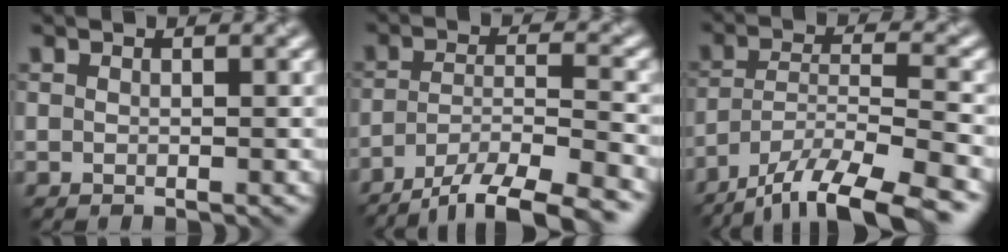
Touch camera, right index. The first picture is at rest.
{"total": 12.2, "force": [-10.0, 3.3, 6.0], "torque": [-0.093, -0.013, -0.145]}
{"total": 12.6, "force": [-10.4, 2.9, 6.4], "torque": [-0.107, -0.019, -0.162]}